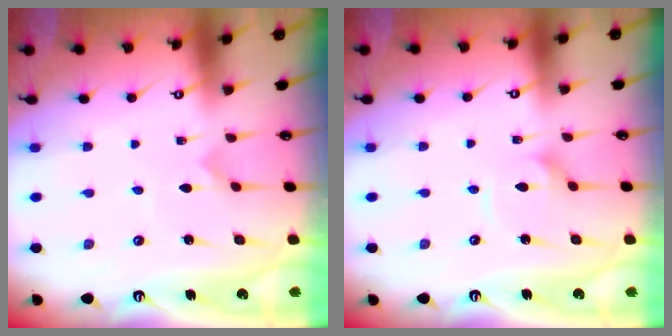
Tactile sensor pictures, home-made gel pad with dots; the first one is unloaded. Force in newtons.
{"total": 2.3, "press": 2.3, "slide": 0.3}